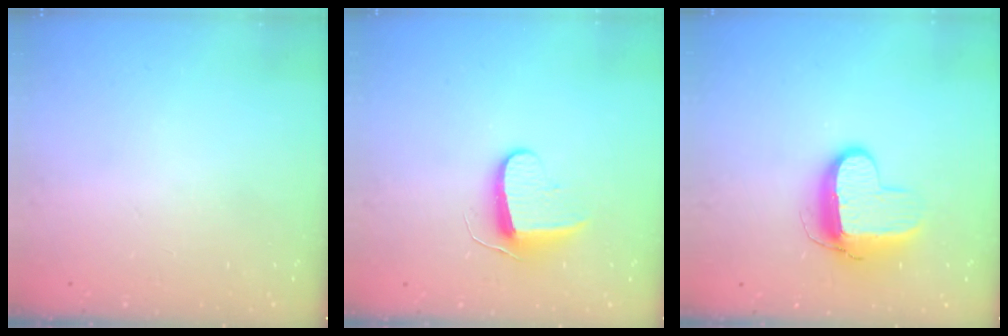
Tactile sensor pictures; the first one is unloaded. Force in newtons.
{"total": 9.6, "press": 9.5, "slide": 0.7}
{"total": 10.4, "press": 10.3, "slide": 0.9}